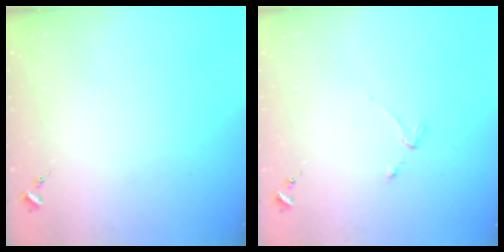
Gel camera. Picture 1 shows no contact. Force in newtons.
{"total": 3.1, "press": 3.0, "slide": 0.4}